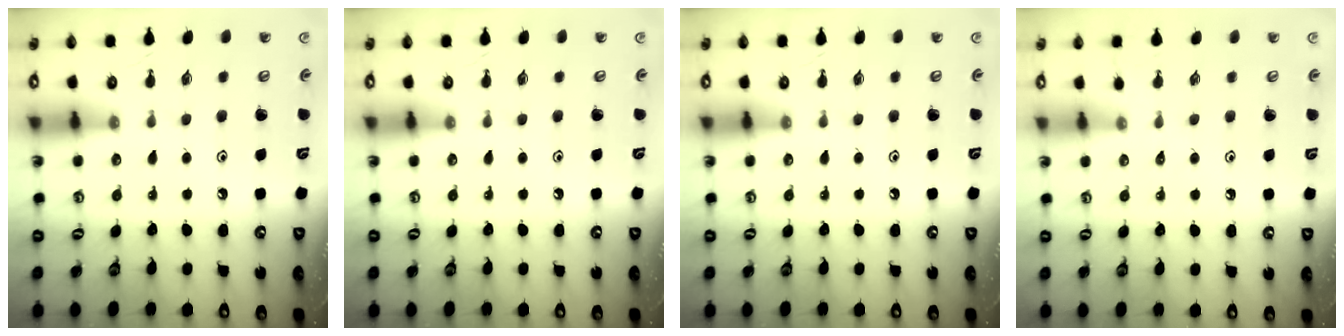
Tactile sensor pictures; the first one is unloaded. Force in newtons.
{"total": 0.0}
{"total": 0.0}
{"total": 1.1, "press": 1.1, "slide": 0.3}